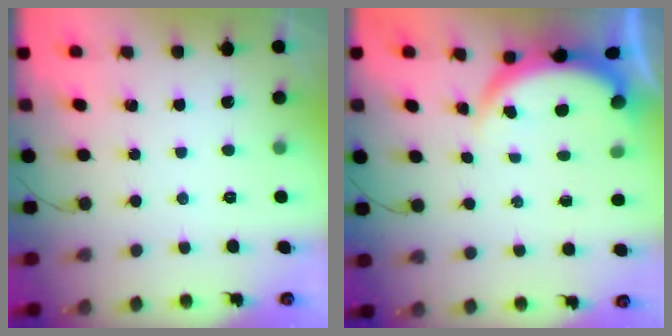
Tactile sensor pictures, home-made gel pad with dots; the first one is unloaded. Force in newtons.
{"total": 4.0, "press": 4.0, "slide": 0.2}